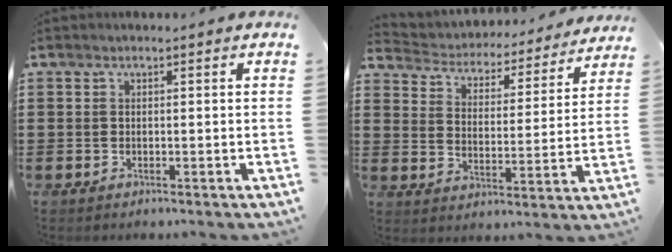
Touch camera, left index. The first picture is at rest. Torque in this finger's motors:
{"motor_torque": [1.25, -0.64, 0.60, 0.07]}